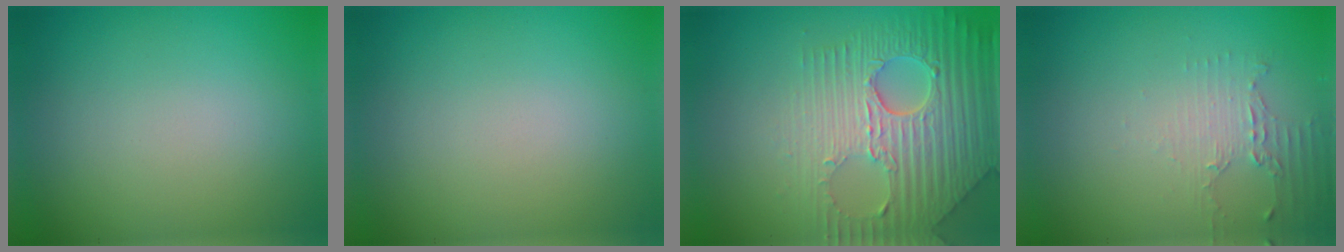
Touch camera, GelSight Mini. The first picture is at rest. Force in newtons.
{"total": 0.0}
{"total": 8.3, "press": 5.8, "slide": 6.0}
{"total": 2.0, "press": 1.5, "slide": 1.3}